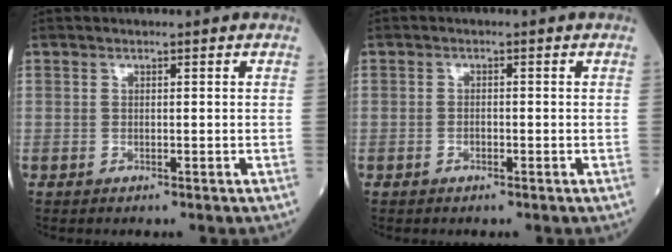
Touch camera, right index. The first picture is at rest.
{"total": 1.0, "force": [-0.6, 0.5, 0.7], "torque": [-0.011, 0.001, -0.010]}